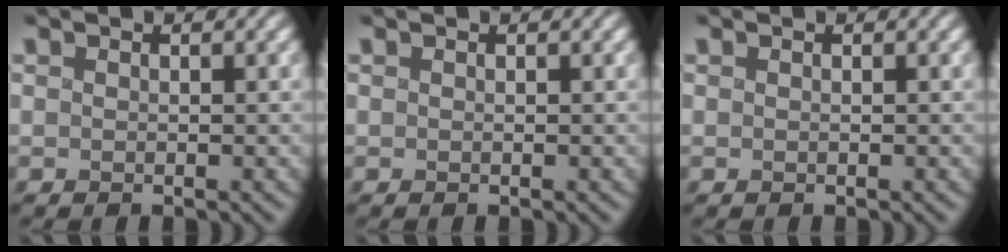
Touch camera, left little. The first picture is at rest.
{"total": 0.0}
{"total": 0.0}